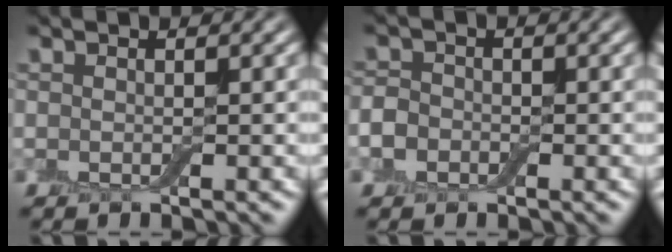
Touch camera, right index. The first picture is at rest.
{"total": 1.8, "force": [-0.7, 1.6, 0.2], "torque": [0.001, 0.007, -0.023]}